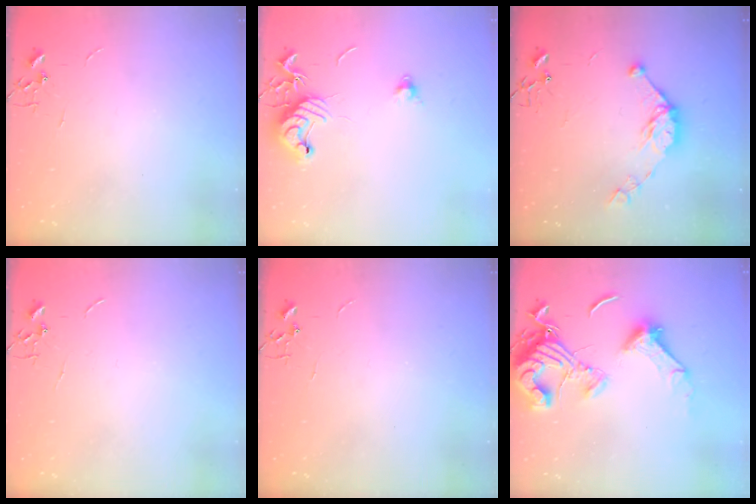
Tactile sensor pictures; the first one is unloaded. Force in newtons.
{"total": 11.3, "press": 11.2, "slide": 1.1}
{"total": 11.2, "press": 11.2, "slide": 0.7}
{"total": 0.0}
{"total": 0.0}
{"total": 17.4, "press": 17.4, "slide": 1.8}